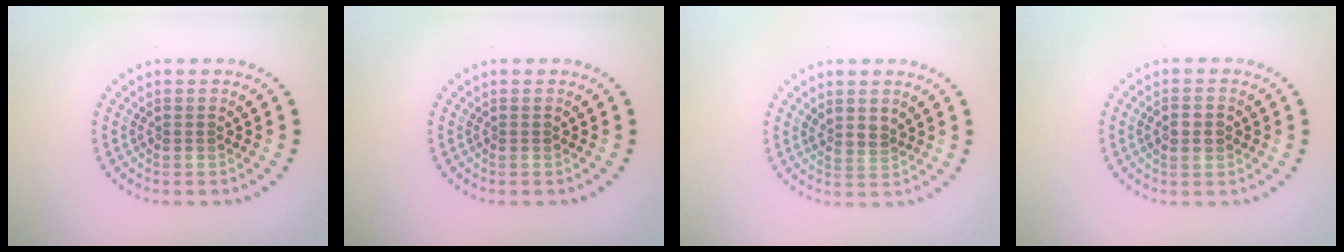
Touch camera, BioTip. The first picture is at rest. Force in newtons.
{"total": 0.0}
{"total": 1.3, "press": 1.0, "slide": 0.9}
{"total": 1.7, "press": 1.7, "slide": 0.2}